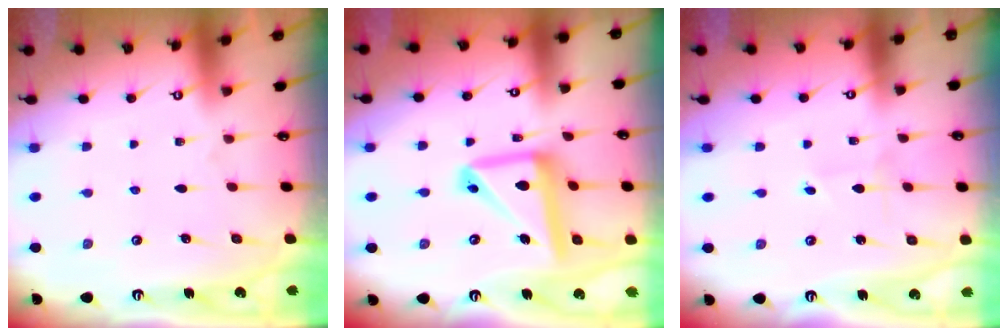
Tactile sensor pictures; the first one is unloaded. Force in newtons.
{"total": 15.2, "press": 15.1, "slide": 1.5}
{"total": 0.7, "press": 0.7, "slide": 0.0}